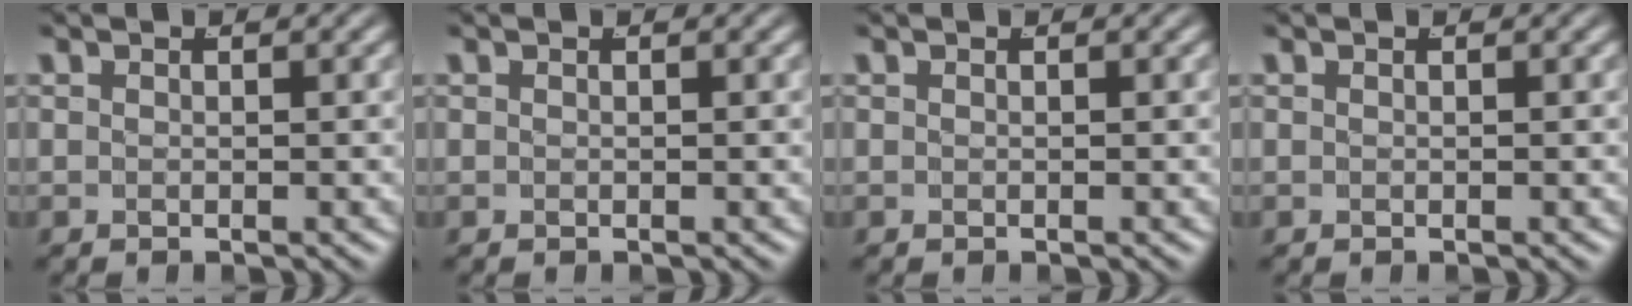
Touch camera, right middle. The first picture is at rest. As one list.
[{"total": 0.0}, {"total": 0.0}, {"total": 0.0}]